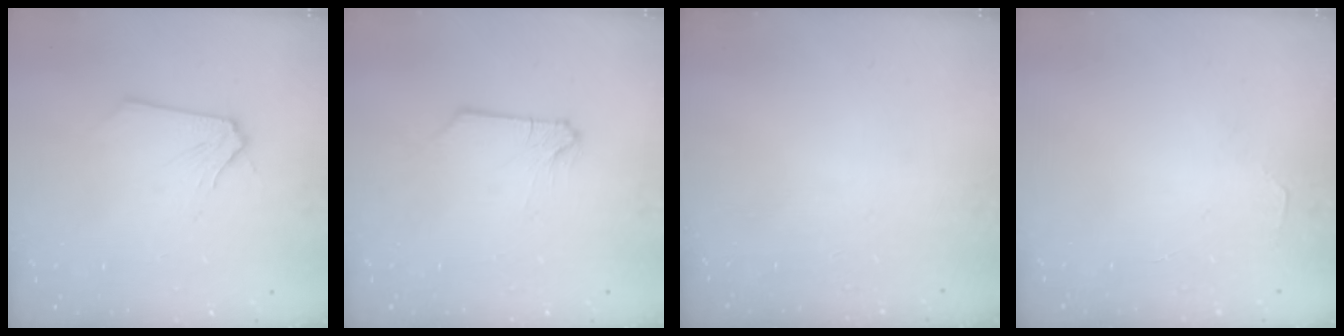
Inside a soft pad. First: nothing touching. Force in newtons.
{"total": 0.0}
{"total": 0.0}
{"total": 1.9, "press": 1.9, "slide": 0.3}